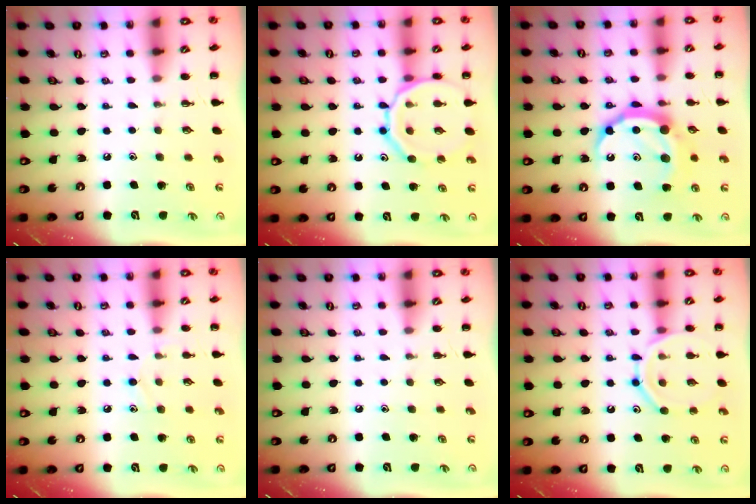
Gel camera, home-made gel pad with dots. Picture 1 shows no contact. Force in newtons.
{"total": 14.7, "press": 14.6, "slide": 1.4}
{"total": 14.0, "press": 14.0, "slide": 0.9}
{"total": 8.2, "press": 7.7, "slide": 2.5}
{"total": 0.0}
{"total": 12.8, "press": 12.7, "slide": 1.2}